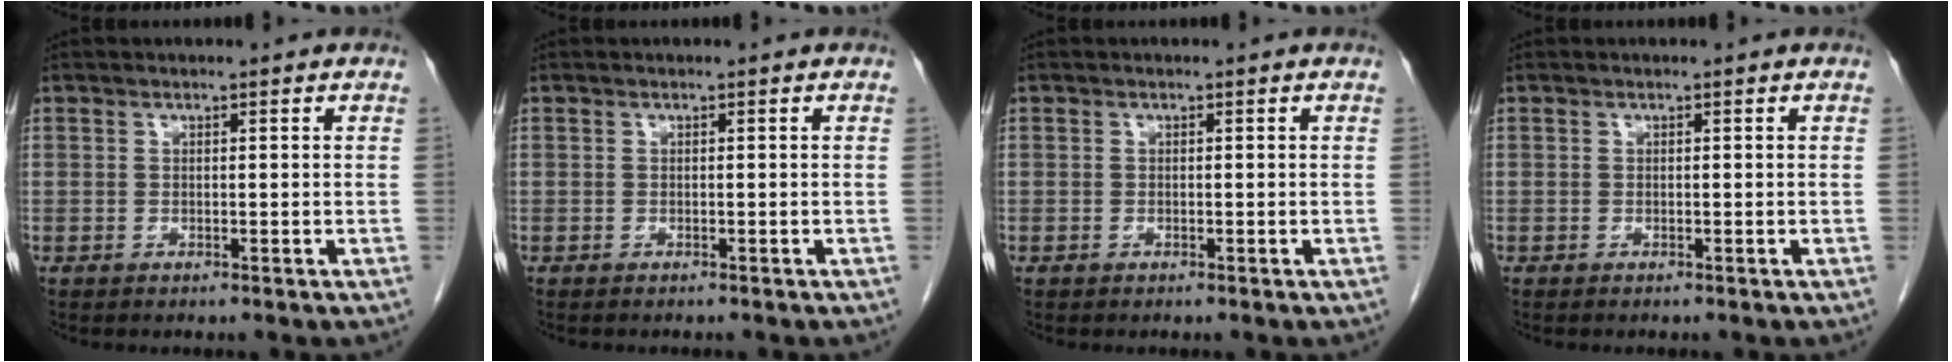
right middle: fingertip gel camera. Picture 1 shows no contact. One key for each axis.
{"total": 1.2, "fx": -1.0, "fy": 0.3, "fz": 0.5, "tx": -0.010, "ty": -0.003, "tz": -0.011}
{"total": 0.0}
{"total": 0.0}